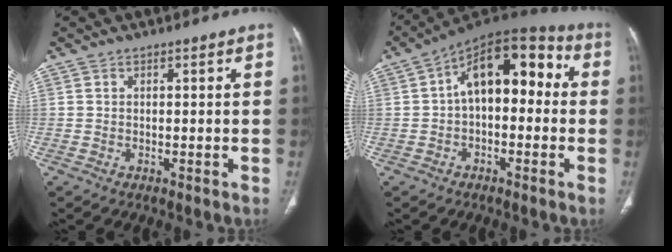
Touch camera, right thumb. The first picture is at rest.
{"total": 15.1, "force": [1.3, 8.6, 12.4], "torque": [-0.146, 0.050, 0.005]}